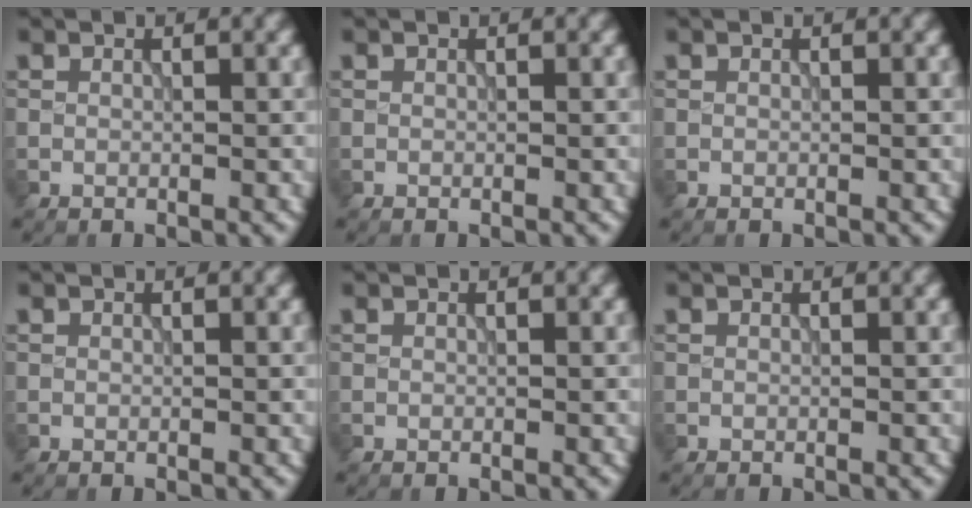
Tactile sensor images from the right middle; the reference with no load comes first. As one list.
[{"total": 0.0}, {"total": 0.0}, {"total": 0.0}, {"total": 0.0}, {"total": 0.0}]